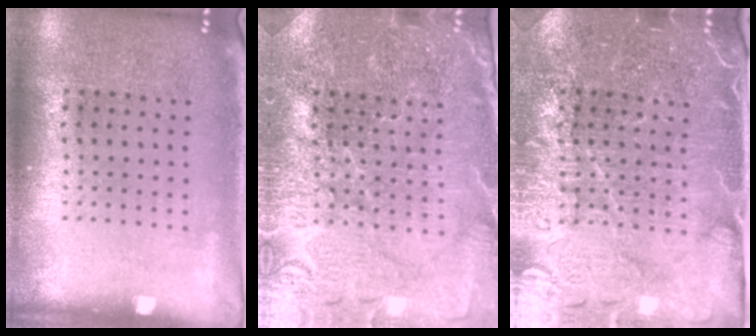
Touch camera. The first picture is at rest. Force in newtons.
{"total": 4.0, "press": 3.8, "slide": 1.3}
{"total": 4.5, "press": 4.2, "slide": 1.7}